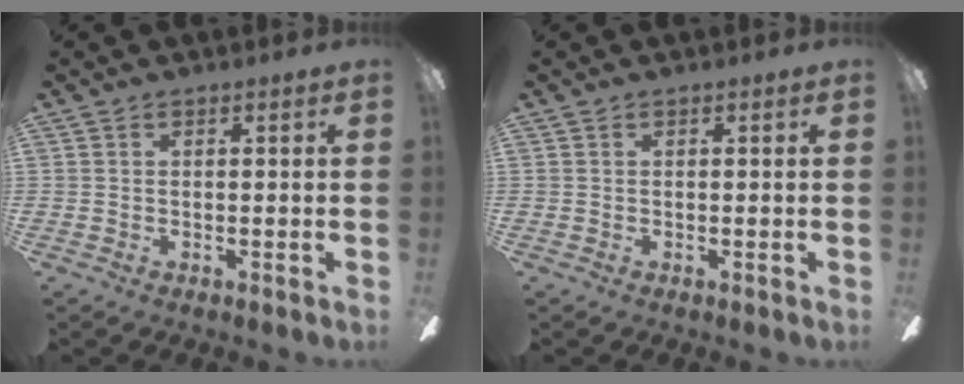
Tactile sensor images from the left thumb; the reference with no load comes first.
{"total": 0.0}